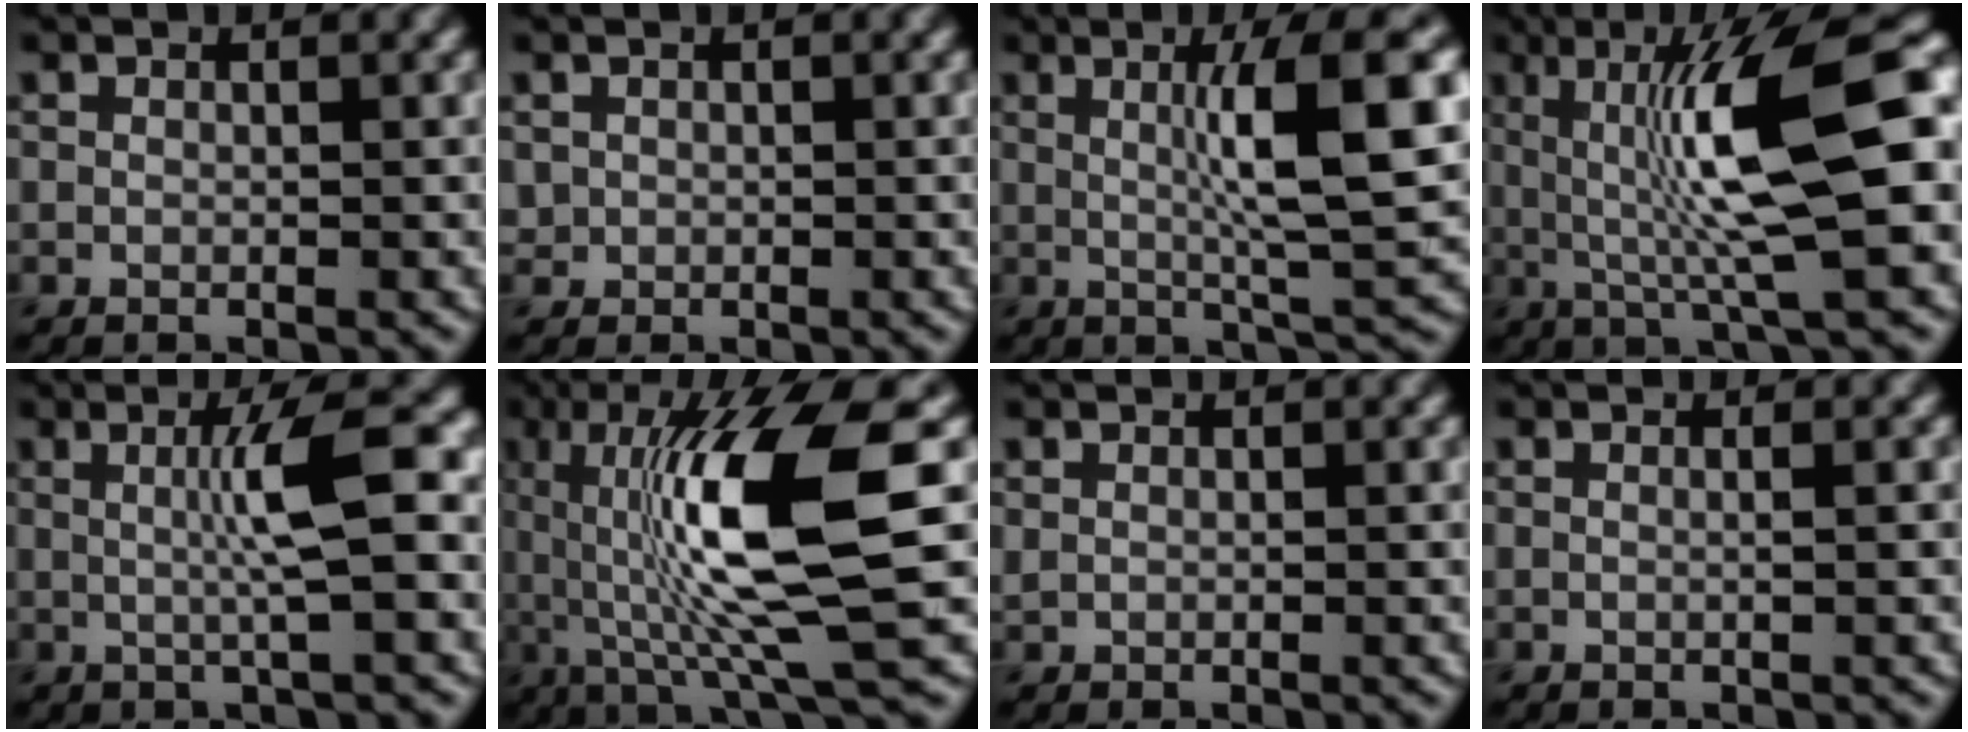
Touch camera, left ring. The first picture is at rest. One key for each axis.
{"total": 0.7, "fx": 0.1, "fy": 0.6, "fz": 0.0, "tx": 0.004, "ty": -0.002, "tz": 0.003}
{"total": 8.4, "fx": 1.3, "fy": 1.3, "fz": 8.2, "tx": -0.115, "ty": 0.007, "tz": 0.022}
{"total": 11.9, "fx": 1.1, "fy": 2.6, "fz": 11.6, "tx": -0.188, "ty": 0.011, "tz": 0.017}
{"total": 5.1, "fx": 0.4, "fy": 0.6, "fz": 5.0, "tx": -0.085, "ty": 0.009, "tz": 0.004}
{"total": 11.6, "fx": 1.1, "fy": 2.5, "fz": 11.3, "tx": -0.196, "ty": 0.000, "tz": 0.025}
{"total": 0.0}
{"total": 1.5, "fx": 0.3, "fy": 0.7, "fz": 1.2, "tx": -0.005, "ty": 0.000, "tz": -0.011}